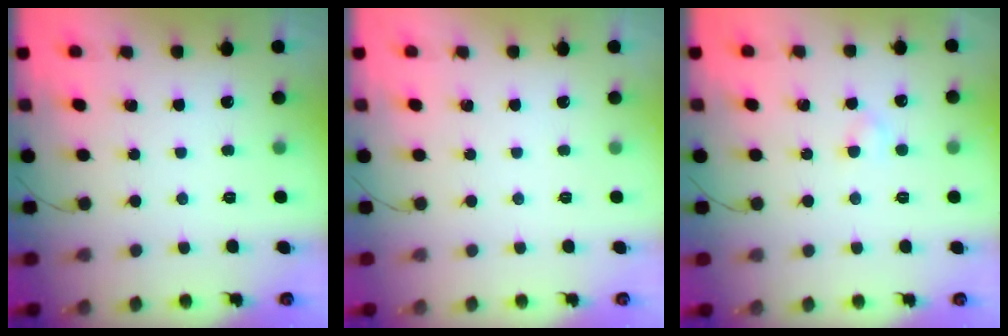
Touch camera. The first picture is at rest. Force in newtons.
{"total": 0.0}
{"total": 2.3, "press": 2.1, "slide": 1.0}